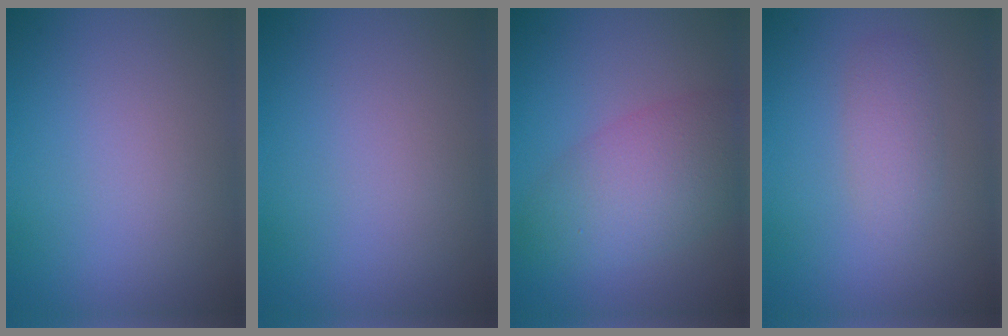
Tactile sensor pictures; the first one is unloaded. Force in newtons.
{"total": 0.0}
{"total": 5.9, "press": 5.9, "slide": 0.4}
{"total": 2.1, "press": 2.1, "slide": 0.0}